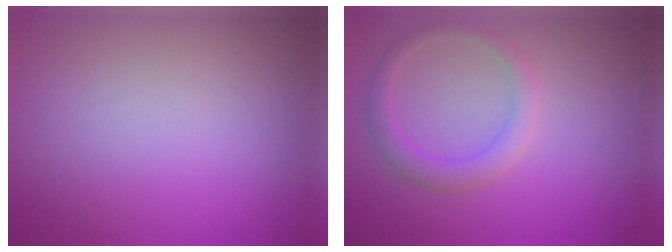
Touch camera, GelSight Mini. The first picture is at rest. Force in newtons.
{"total": 2.2, "press": 2.2, "slide": 0.1}